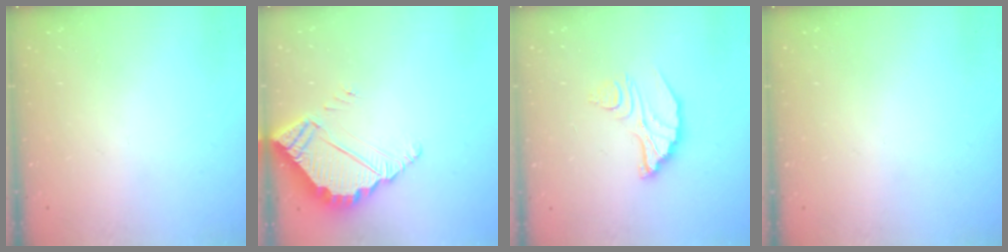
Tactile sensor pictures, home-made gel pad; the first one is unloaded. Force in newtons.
{"total": 4.7, "press": 4.7, "slide": 0.3}
{"total": 8.1, "press": 8.1, "slide": 0.7}
{"total": 0.0}